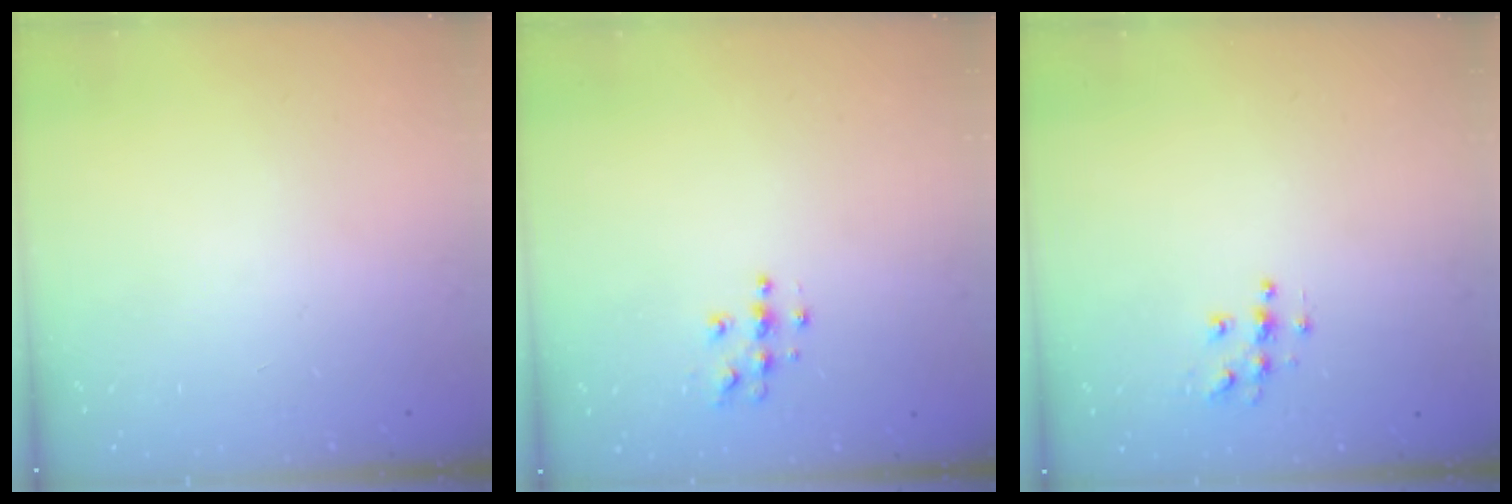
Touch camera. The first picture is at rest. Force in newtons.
{"total": 4.9, "press": 4.9, "slide": 0.1}
{"total": 5.7, "press": 5.7, "slide": 0.4}